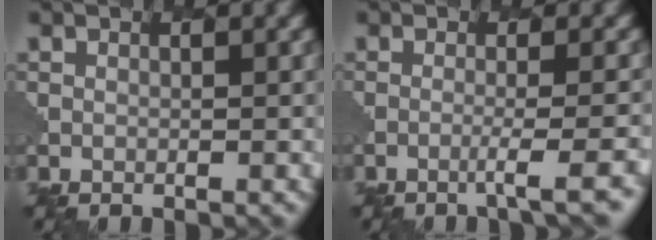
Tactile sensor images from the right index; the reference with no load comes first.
{"total": 2.9, "force": [-1.3, 0.4, 2.6], "torque": [-0.029, 0.008, -0.038]}